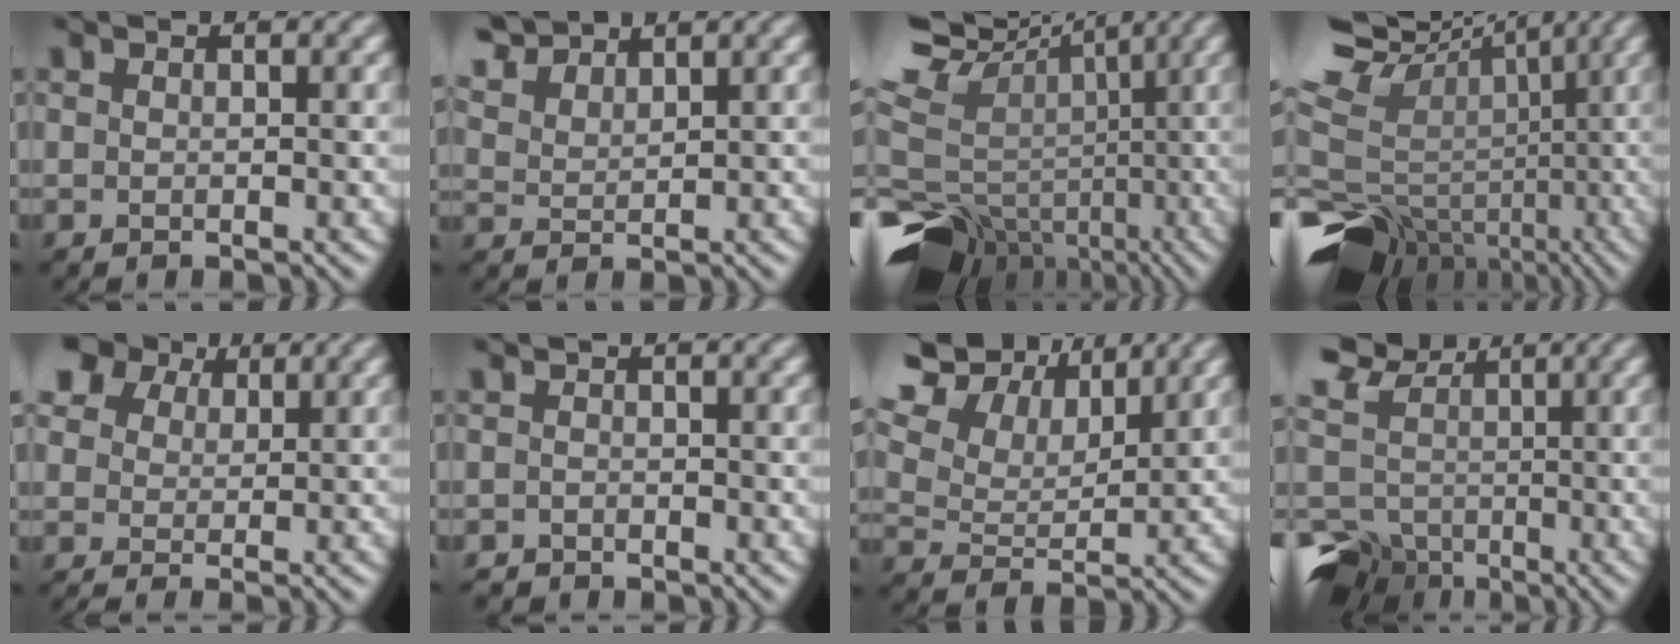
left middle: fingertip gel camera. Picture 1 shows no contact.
{"total": 4.2, "force": [3.8, 1.4, 1.2], "torque": [-0.040, 0.005, 0.083]}
{"total": 12.1, "force": [-4.2, 8.7, 7.4], "torque": [-0.163, 0.006, -0.026]}
{"total": 13.5, "force": [-3.8, 10.1, 8.1], "torque": [-0.186, 0.009, -0.033]}
{"total": 4.7, "force": [2.5, 3.3, 2.1], "torque": [-0.042, 0.005, 0.039]}
{"total": 1.4, "force": [-1.2, 0.7, -0.1], "torque": [0.009, 0.001, -0.022]}
{"total": 13.2, "force": [8.4, 7.7, 6.7], "torque": [-0.155, 0.037, 0.150]}
{"total": 10.9, "force": [0.1, 9.0, 6.1], "torque": [-0.165, 0.022, 0.009]}